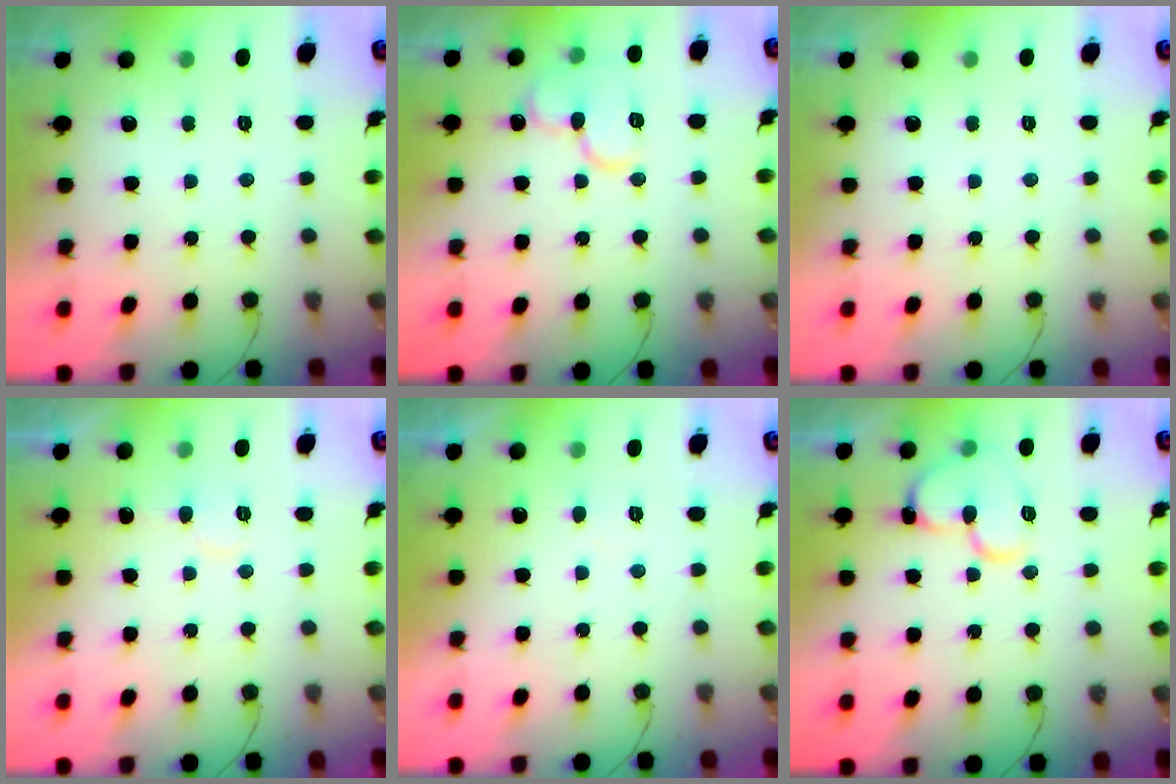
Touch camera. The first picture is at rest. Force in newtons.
{"total": 11.6, "press": 11.5, "slide": 1.5}
{"total": 0.0}
{"total": 6.6, "press": 6.6, "slide": 0.4}
{"total": 2.4, "press": 2.4, "slide": 0.2}
{"total": 12.8, "press": 12.7, "slide": 1.7}